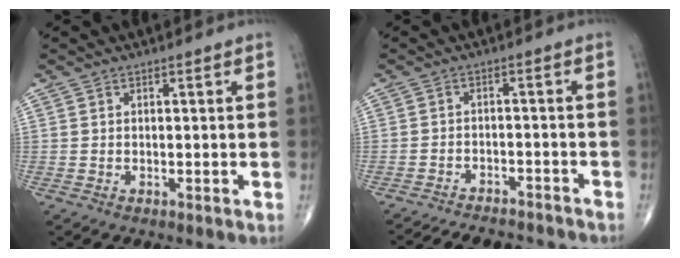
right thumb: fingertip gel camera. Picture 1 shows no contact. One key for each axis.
{"total": 9.8, "fx": -9.2, "fy": 2.9, "fz": 2.0, "tx": -0.030, "ty": 0.047, "tz": -0.122}